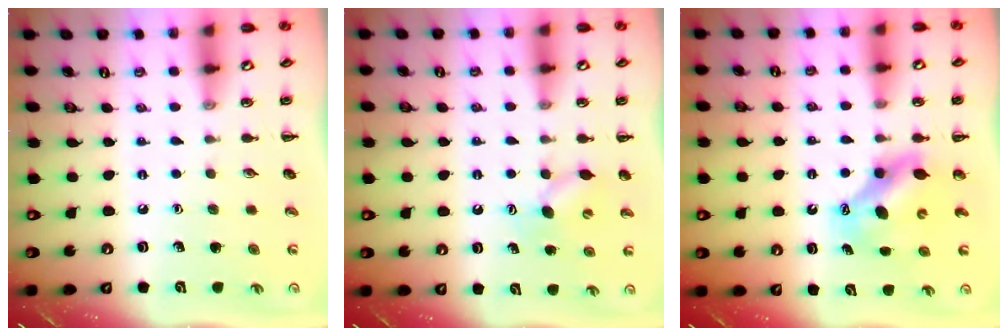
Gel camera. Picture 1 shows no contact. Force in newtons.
{"total": 6.5, "press": 6.3, "slide": 1.5}
{"total": 6.9, "press": 6.7, "slide": 1.6}